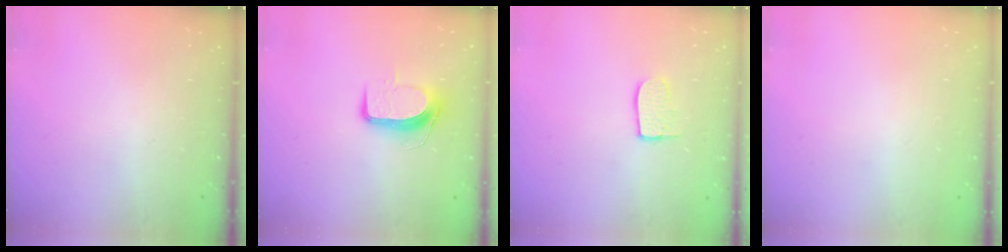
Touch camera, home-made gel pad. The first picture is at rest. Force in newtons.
{"total": 9.2, "press": 9.2, "slide": 0.7}
{"total": 7.0, "press": 7.0, "slide": 0.3}
{"total": 0.5, "press": 0.5, "slide": 0.1}